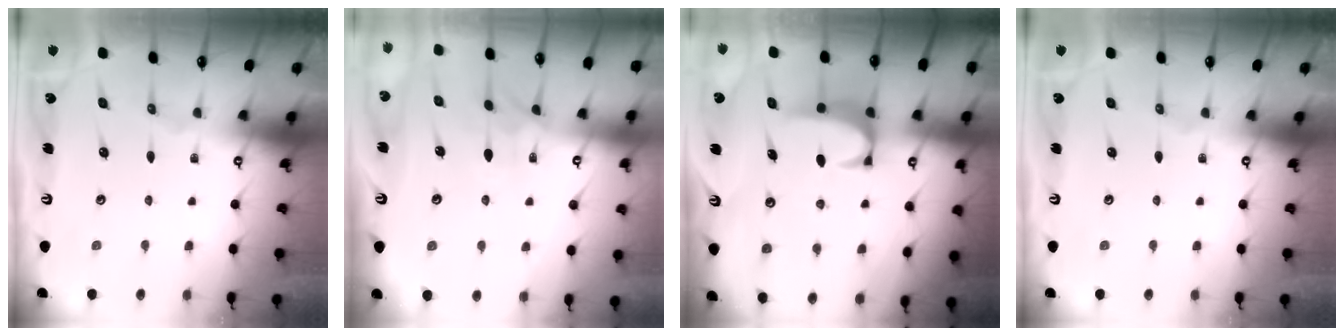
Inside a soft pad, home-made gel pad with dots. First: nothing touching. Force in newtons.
{"total": 0.8, "press": 0.0, "slide": 0.8}
{"total": 2.5, "press": 2.4, "slide": 0.7}
{"total": 0.0}